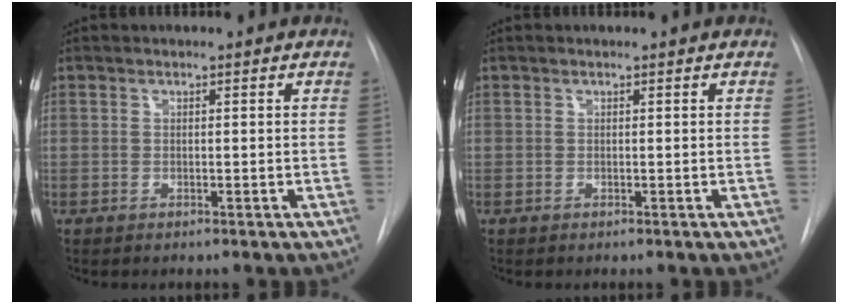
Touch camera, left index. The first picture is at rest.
{"total": 0.0}